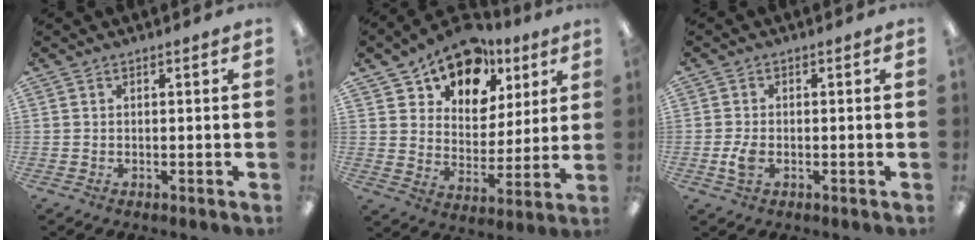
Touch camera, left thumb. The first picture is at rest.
{"total": 14.8, "force": [11.1, 8.5, 4.9], "torque": [-0.094, -0.071, 0.205]}
{"total": 3.7, "force": [-1.0, 2.2, 2.8], "torque": [-0.059, 0.002, -0.018]}